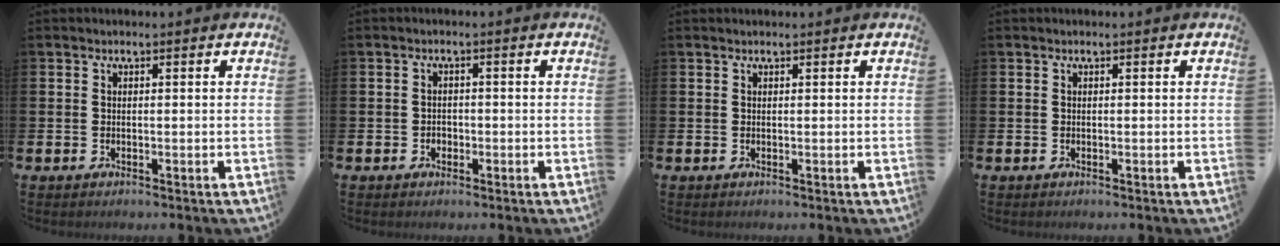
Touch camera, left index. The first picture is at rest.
{"total": 1.3, "force": [-0.6, 1.1, 0.4], "torque": [-0.009, 0.004, -0.014]}
{"total": 0.0}
{"total": 0.0}